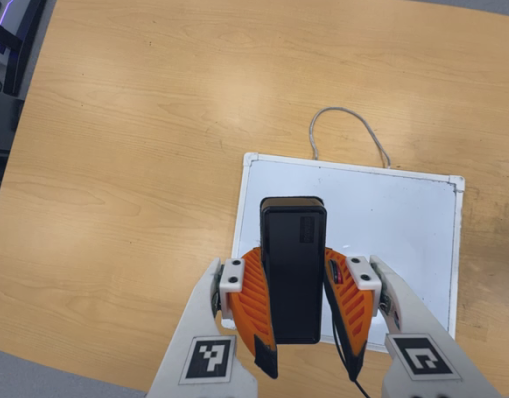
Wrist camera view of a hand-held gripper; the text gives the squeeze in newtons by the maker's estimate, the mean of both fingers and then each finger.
{"total": 7.5, "left": 6.1, "right": 8.9}